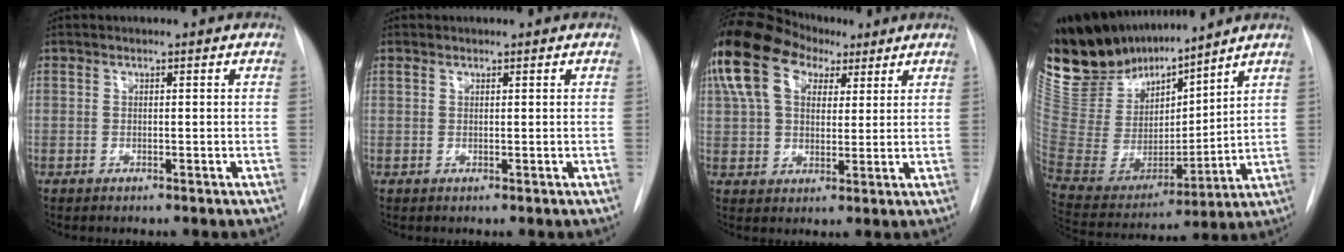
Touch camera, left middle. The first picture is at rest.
{"total": 0.7, "force": [0.6, 0.4, 0.1], "torque": [-0.006, 0.008, 0.010]}
{"total": 15.4, "force": [7.9, 9.5, 9.1], "torque": [-0.202, 0.059, 0.141]}
{"total": 17.7, "force": [16.0, 4.4, 6.2], "torque": [-0.128, -0.008, 0.311]}